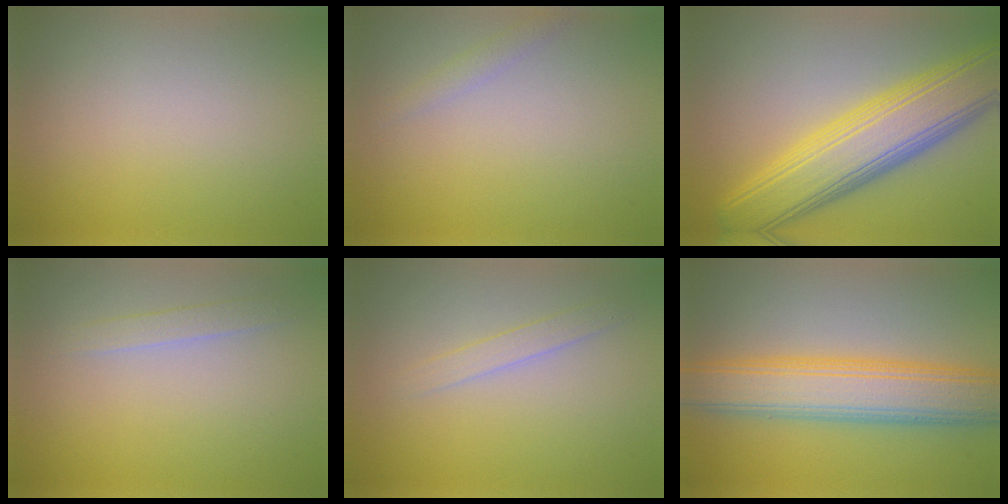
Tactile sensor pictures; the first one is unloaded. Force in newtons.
{"total": 1.0, "press": 1.0, "slide": 0.1}
{"total": 9.6, "press": 9.6, "slide": 0.4}
{"total": 1.3, "press": 1.3, "slide": 0.1}
{"total": 1.4, "press": 1.3, "slide": 0.1}
{"total": 7.7, "press": 7.7, "slide": 0.3}